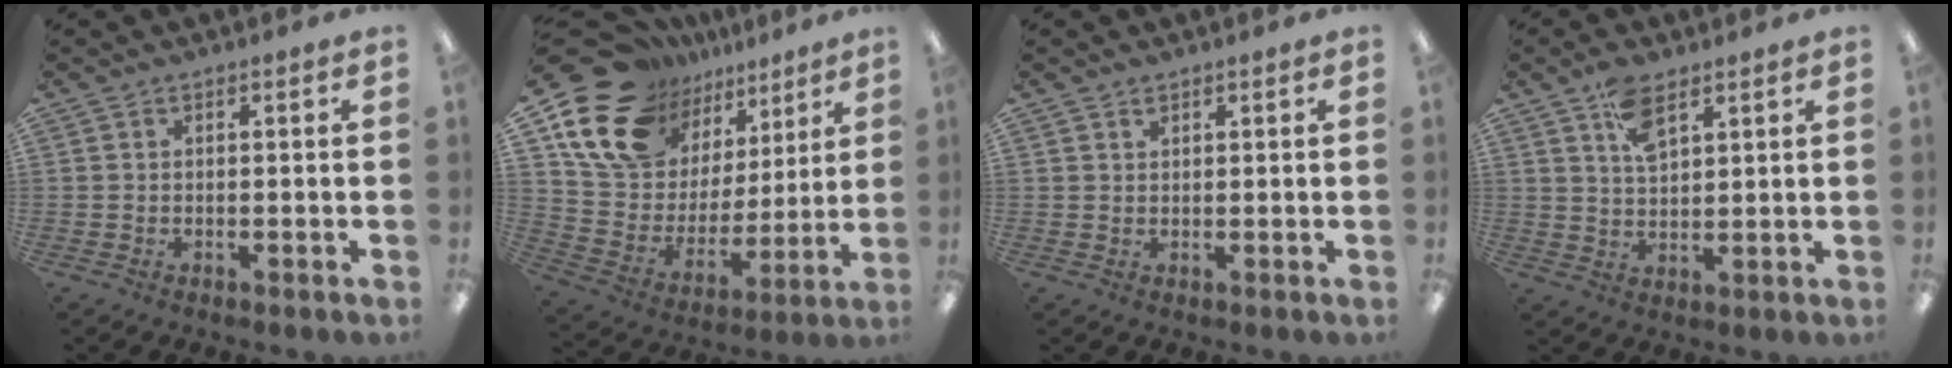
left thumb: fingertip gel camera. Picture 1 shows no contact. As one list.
[{"total": 19.1, "force": [12.9, 12.0, 7.1], "torque": [-0.153, -0.078, 0.250]}, {"total": 1.1, "force": [0.9, 0.5, 0.2], "torque": [-0.006, -0.001, 0.018]}, {"total": 7.1, "force": [4.3, 3.5, 4.5], "torque": [-0.075, -0.009, 0.075]}]